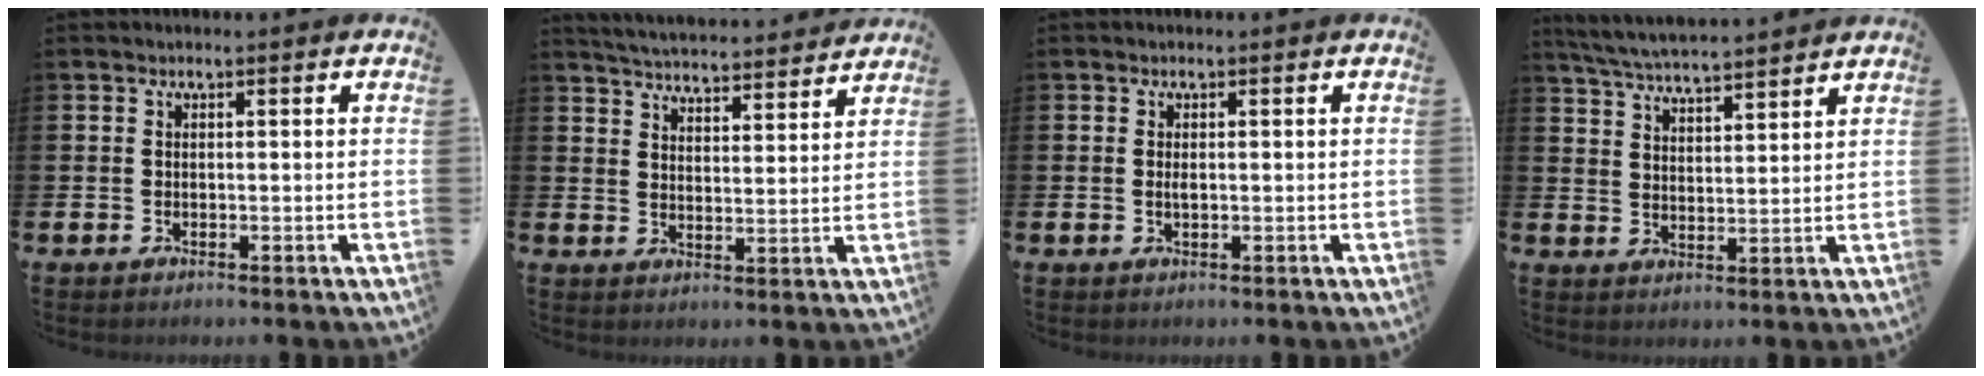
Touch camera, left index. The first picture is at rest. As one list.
[{"total": 5.2, "force": [5.2, 0.3, 0.3], "torque": [-0.018, -0.043, 0.090]}, {"total": 0.8, "force": [0.1, 0.3, 0.7], "torque": [-0.008, -0.002, 0.001]}, {"total": 5.7, "force": [5.6, 0.0, 0.9], "torque": [-0.039, -0.033, 0.100]}]